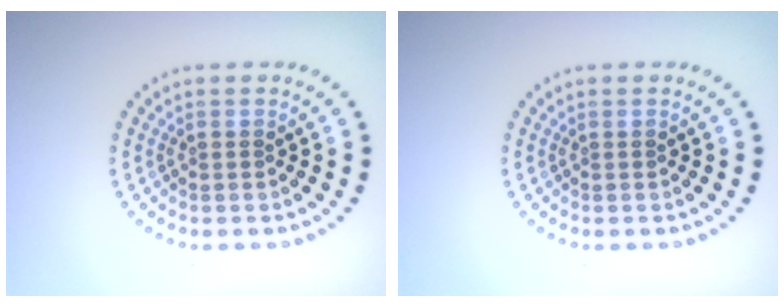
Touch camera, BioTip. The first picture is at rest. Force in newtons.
{"total": 0.0}